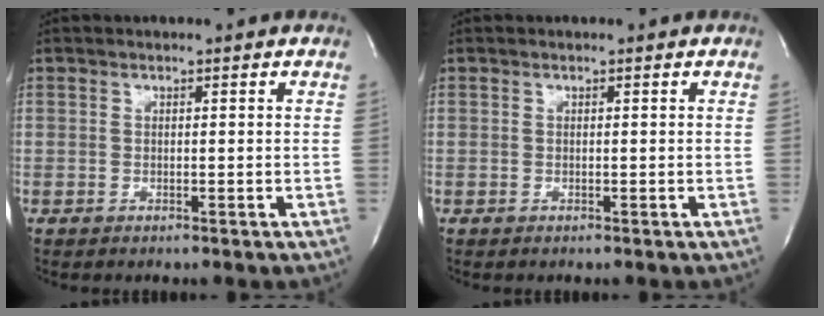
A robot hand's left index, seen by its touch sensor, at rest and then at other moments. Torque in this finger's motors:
{"motor_torque": [0.00, 0.00, 0.03, 0.00]}